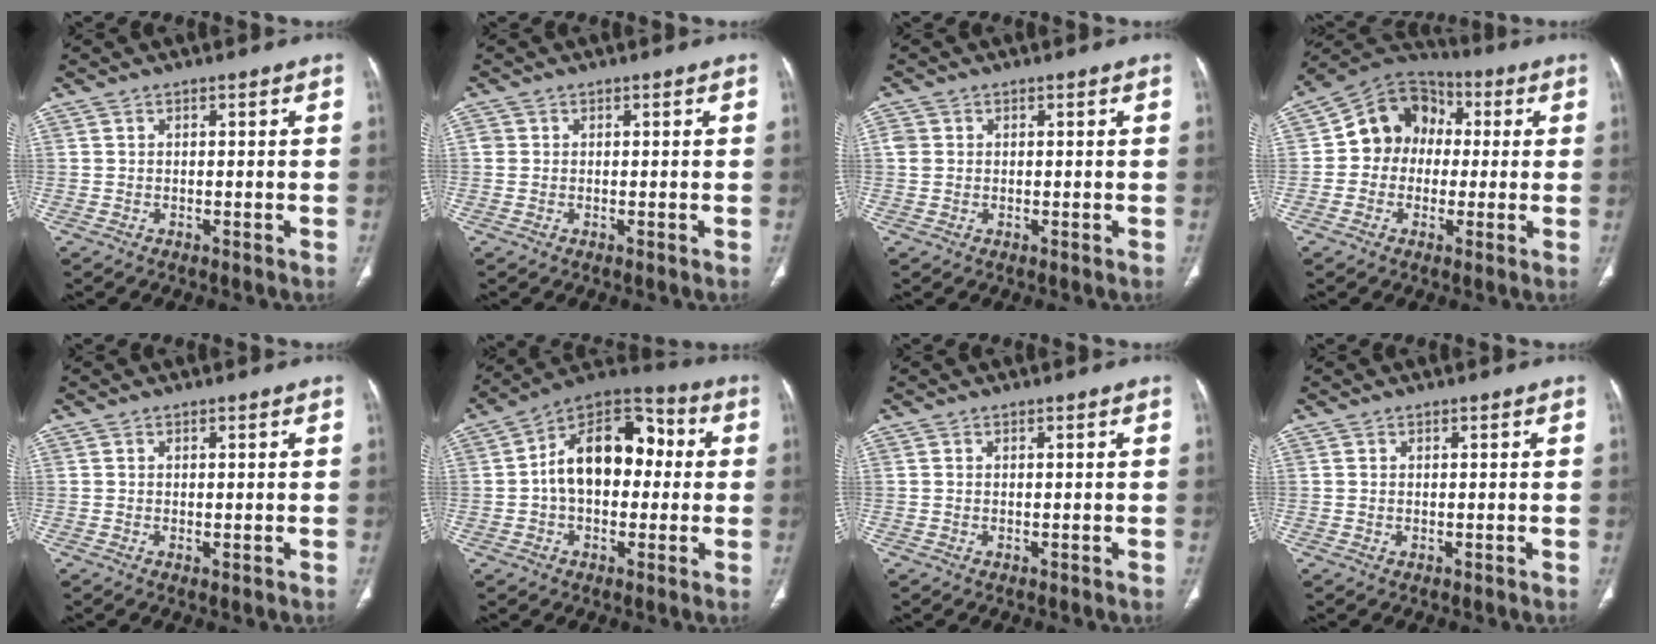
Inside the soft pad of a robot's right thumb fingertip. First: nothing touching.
{"total": 1.1, "force": [0.1, 1.1, 0.3], "torque": [0.003, 0.002, 0.002]}
{"total": 2.1, "force": [0.3, 1.9, 0.8], "torque": [-0.011, 0.004, 0.009]}
{"total": 12.2, "force": [0.6, 10.6, 6.0], "torque": [-0.061, 0.031, -0.006]}
{"total": 0.8, "force": [-0.1, 0.3, 0.7], "torque": [-0.016, -0.005, 0.000]}
{"total": 16.8, "force": [0.9, 10.8, 12.8], "torque": [-0.170, 0.044, 0.003]}
{"total": 0.0}
{"total": 0.0}